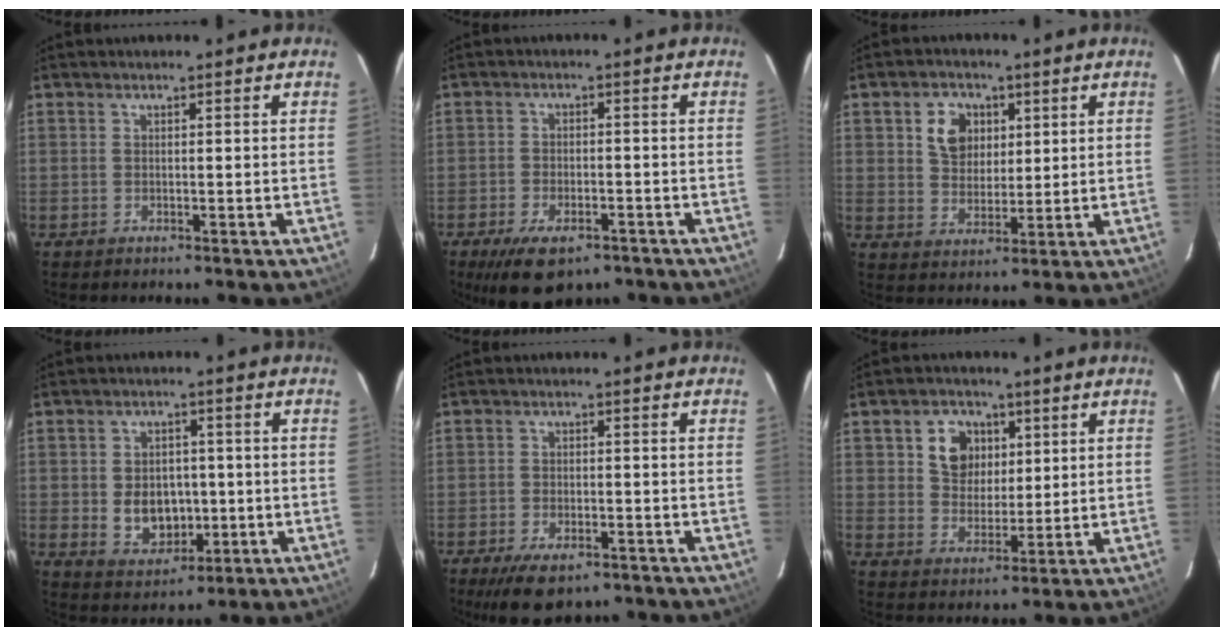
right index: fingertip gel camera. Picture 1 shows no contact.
{"total": 10.7, "force": [-7.2, 4.9, 6.2], "torque": [-0.133, -0.018, -0.110]}
{"total": 7.3, "force": [2.6, 5.8, 3.6], "torque": [-0.064, 0.017, 0.052]}
{"total": 8.1, "force": [-1.0, 6.4, 4.9], "torque": [-0.101, 0.002, 0.002]}
{"total": 9.4, "force": [-6.8, 4.1, 5.1], "torque": [-0.115, -0.014, -0.106]}
{"total": 7.9, "force": [2.8, 6.5, 3.4], "torque": [-0.068, 0.020, 0.055]}